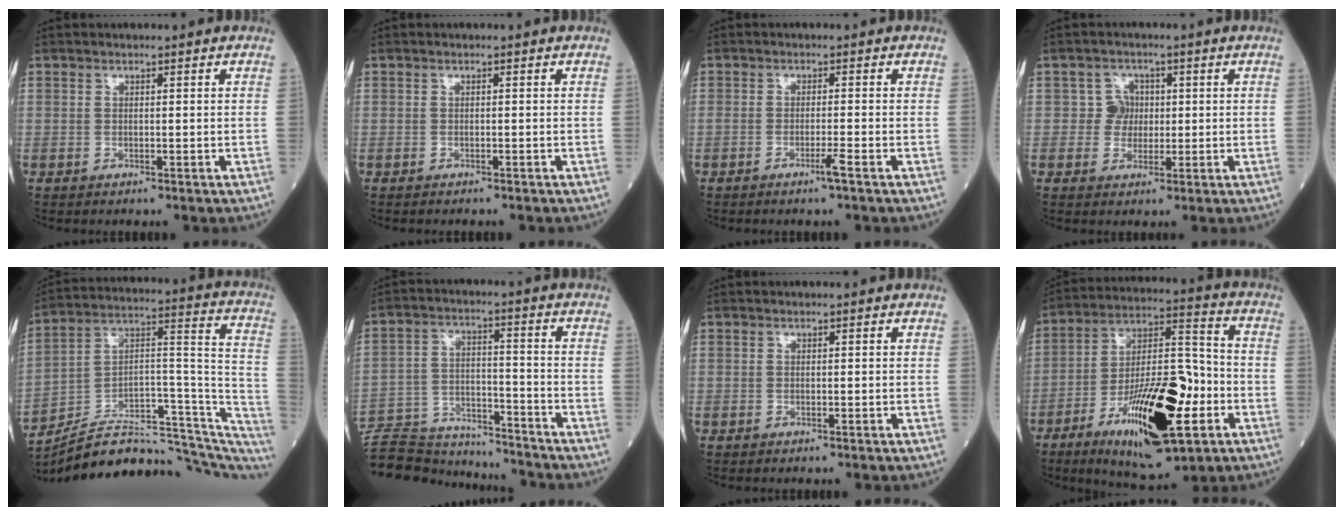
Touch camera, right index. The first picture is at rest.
{"total": 1.5, "force": [-1.4, 0.1, 0.7], "torque": [-0.009, 0.000, -0.016]}
{"total": 2.0, "force": [-1.2, -0.5, 1.4], "torque": [-0.028, -0.002, -0.022]}
{"total": 3.1, "force": [0.3, 3.1, 0.4], "torque": [0.006, 0.008, 0.004]}
{"total": 25.0, "force": [-21.3, 6.8, 11.1], "torque": [-0.123, 0.057, -0.308]}
{"total": 16.7, "force": [-16.1, 3.0, 3.5], "torque": [-0.070, 0.018, -0.251]}
{"total": 0.0}
{"total": 20.3, "force": [-8.0, 5.8, 17.7], "torque": [-0.321, -0.005, -0.122]}